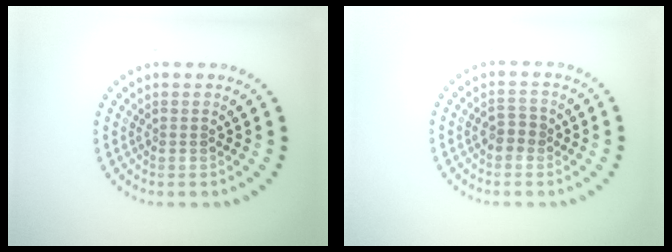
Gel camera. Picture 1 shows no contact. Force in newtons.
{"total": 1.3, "press": 1.2, "slide": 0.6}